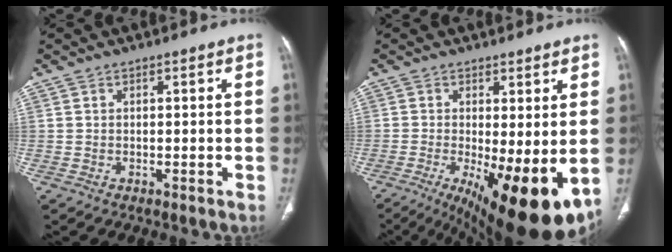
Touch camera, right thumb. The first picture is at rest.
{"total": 16.2, "force": [-3.6, 5.4, 14.8], "torque": [-0.198, -0.025, -0.033]}